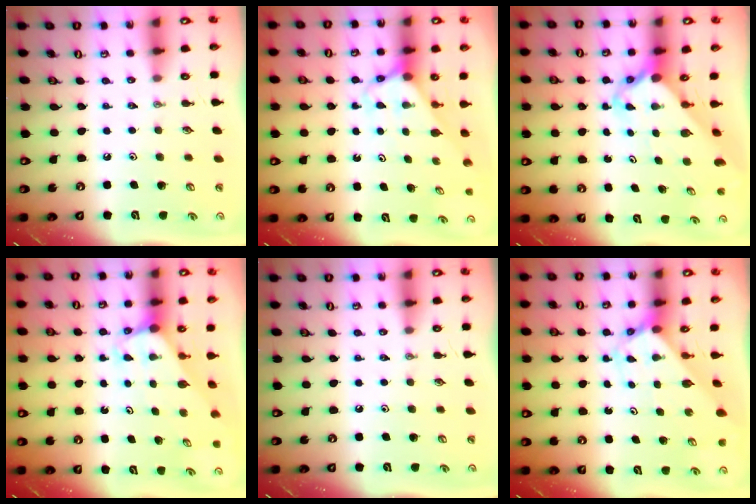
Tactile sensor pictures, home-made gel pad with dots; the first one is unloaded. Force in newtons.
{"total": 3.0, "press": 3.0, "slide": 0.2}
{"total": 3.9, "press": 3.9, "slide": 0.3}
{"total": 4.1, "press": 4.1, "slide": 0.2}
{"total": 0.0}
{"total": 2.5, "press": 2.5, "slide": 0.2}